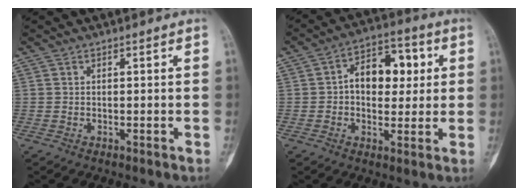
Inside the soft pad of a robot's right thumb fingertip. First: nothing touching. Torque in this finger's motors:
{"motor_torque": [0.09, 0.21, 0.32, -0.25, 0.06]}